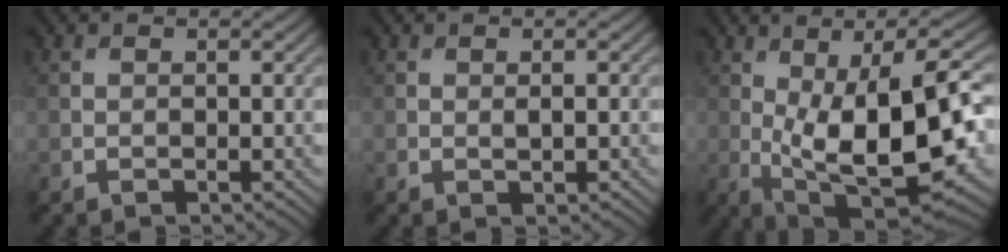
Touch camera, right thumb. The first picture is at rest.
{"total": 0.8, "force": [0.1, 0.2, 0.8], "torque": [-0.016, -0.001, 0.001]}
{"total": 17.5, "force": [-1.0, 6.9, 16.0], "torque": [-0.257, -0.010, 0.001]}